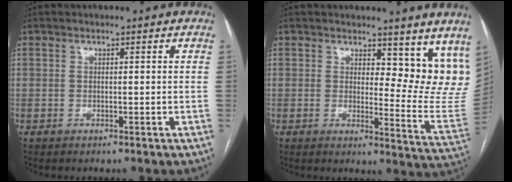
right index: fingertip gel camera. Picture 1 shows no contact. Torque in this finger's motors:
{"motor_torque": [0.07, 0.20, 0.01, 0.00]}